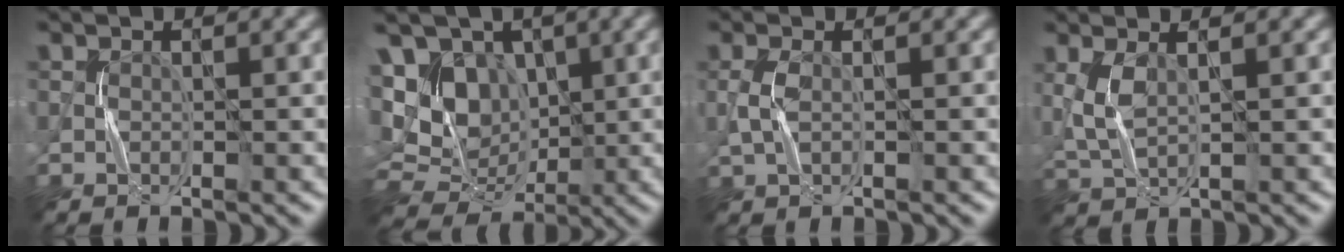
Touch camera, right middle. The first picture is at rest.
{"total": 11.4, "force": [1.9, 9.1, 6.6], "torque": [-0.118, 0.023, 0.015]}
{"total": 1.7, "force": [-0.1, 0.6, 1.6], "torque": [-0.042, 0.004, -0.001]}
{"total": 2.6, "force": [0.9, 0.7, 2.3], "torque": [-0.059, -0.001, 0.024]}